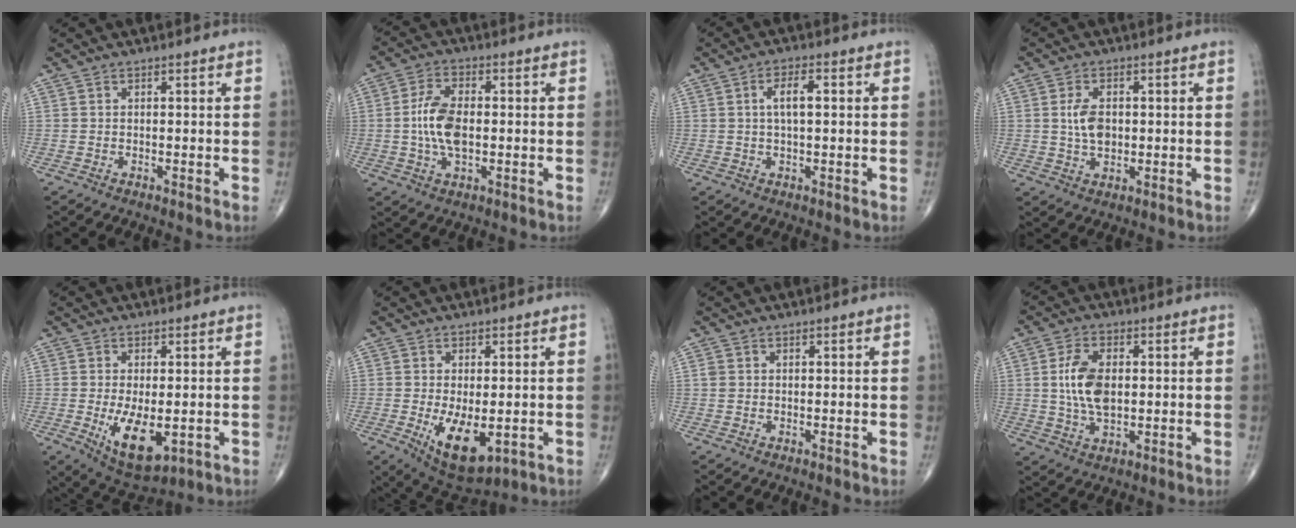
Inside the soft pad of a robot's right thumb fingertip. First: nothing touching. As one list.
[{"total": 8.6, "force": [-0.4, 4.5, 7.3], "torque": [-0.145, 0.005, -0.010]}, {"total": 4.3, "force": [0.7, 1.6, 4.0], "torque": [-0.073, 0.008, 0.009]}, {"total": 5.3, "force": [0.4, 3.2, 4.2], "torque": [-0.074, -0.001, 0.010]}, {"total": 9.8, "force": [-2.0, 4.6, 8.5], "torque": [-0.133, -0.020, -0.019]}, {"total": 10.0, "force": [-2.3, 4.7, 8.5], "torque": [-0.131, -0.020, -0.022]}, {"total": 1.0, "force": [0.1, 0.9, 0.5], "torque": [-0.006, 0.001, 0.003]}, {"total": 9.0, "force": [0.8, 5.0, 7.4], "torque": [-0.142, -0.002, 0.018]}]